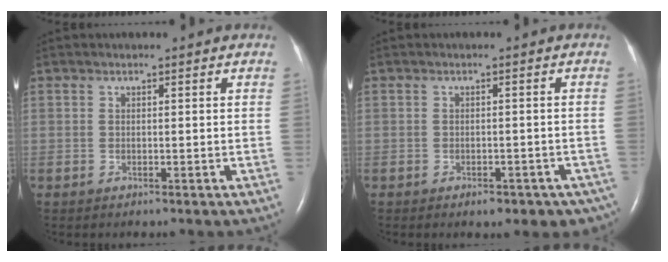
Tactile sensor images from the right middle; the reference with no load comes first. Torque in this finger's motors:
{"motor_torque": [0.27, -0.22, 0.06, 0.02]}